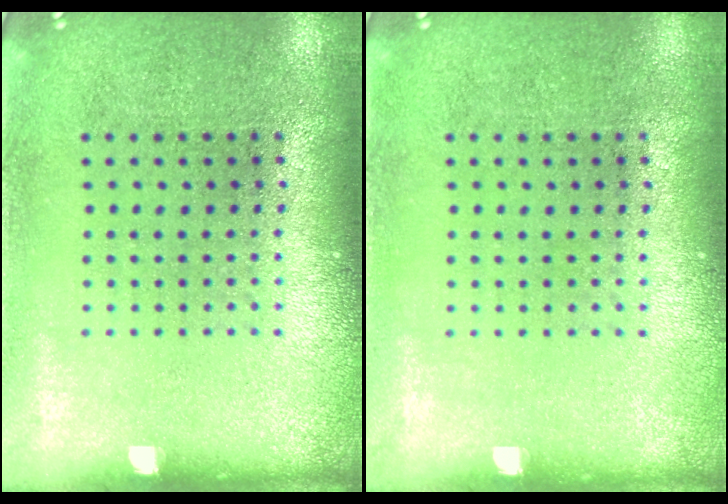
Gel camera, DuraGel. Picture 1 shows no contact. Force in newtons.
{"total": 0.0}